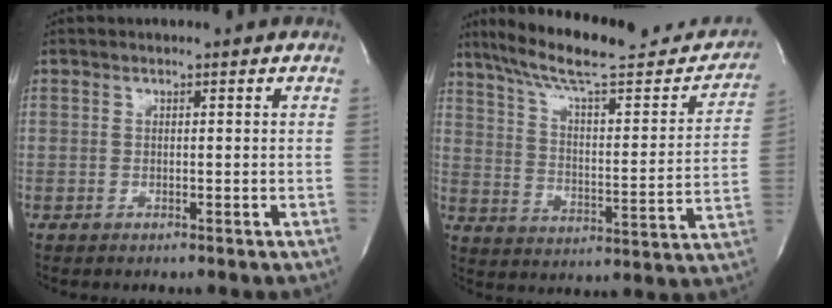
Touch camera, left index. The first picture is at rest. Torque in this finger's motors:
{"motor_torque": [-0.24, -0.44, 0.27, 0.07]}